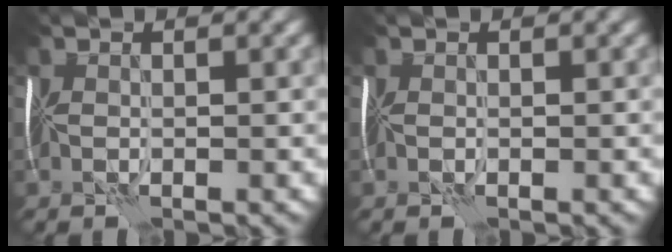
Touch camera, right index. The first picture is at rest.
{"total": 0.0}